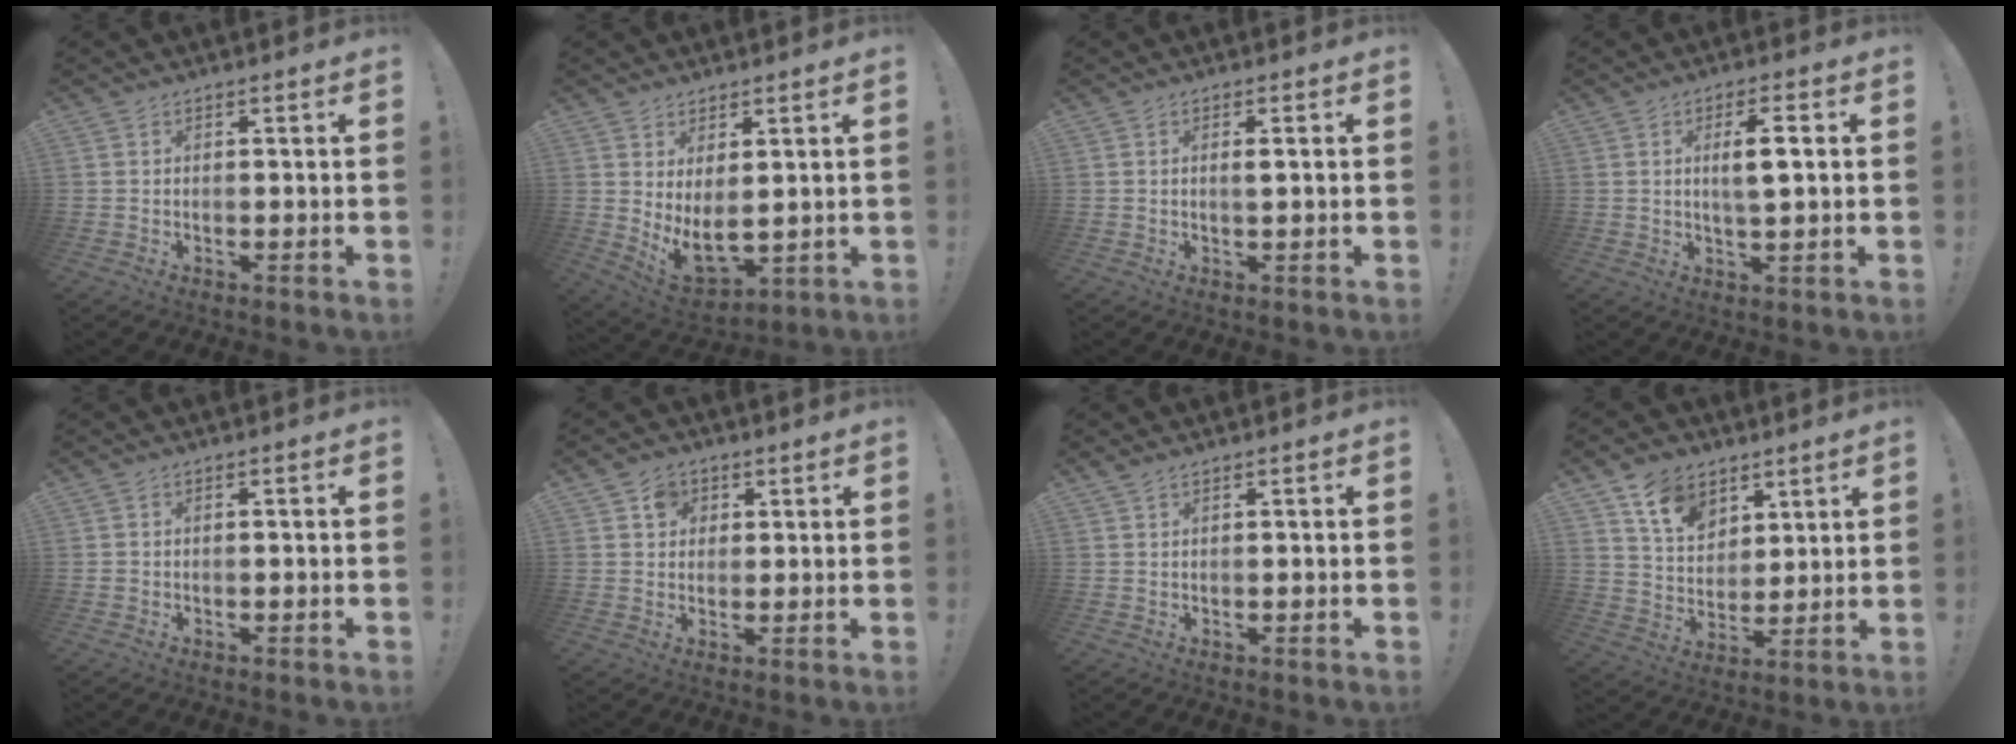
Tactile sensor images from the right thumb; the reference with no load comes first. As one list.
[{"total": 7.6, "force": [2.1, 4.2, 5.9], "torque": [-0.080, -0.040, 0.051]}, {"total": 1.4, "force": [0.5, 0.0, 1.3], "torque": [-0.010, -0.006, 0.003]}, {"total": 6.2, "force": [1.4, 1.6, 5.9], "torque": [-0.096, -0.002, 0.019]}, {"total": 0.8, "force": [-0.3, 0.8, 0.0], "torque": [0.001, 0.005, -0.005]}, {"total": 4.6, "force": [2.0, 3.9, 1.2], "torque": [-0.012, -0.002, 0.034]}, {"total": 1.0, "force": [0.8, 0.2, 0.5], "torque": [-0.019, 0.003, 0.018]}, {"total": 11.5, "force": [7.5, 7.7, 4.2], "torque": [-0.075, -0.039, 0.146]}]